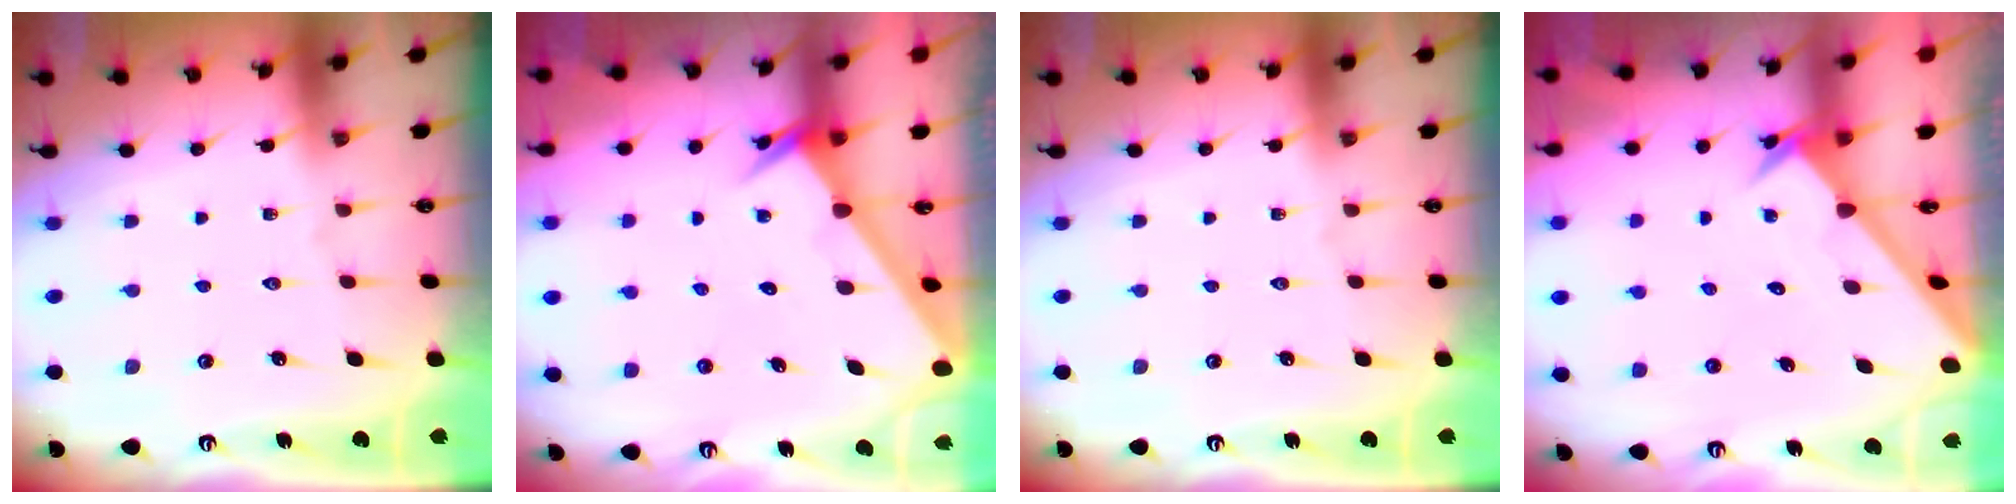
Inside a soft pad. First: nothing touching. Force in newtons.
{"total": 2.3, "press": 2.3, "slide": 0.2}
{"total": 0.0}
{"total": 2.6, "press": 2.6, "slide": 0.2}